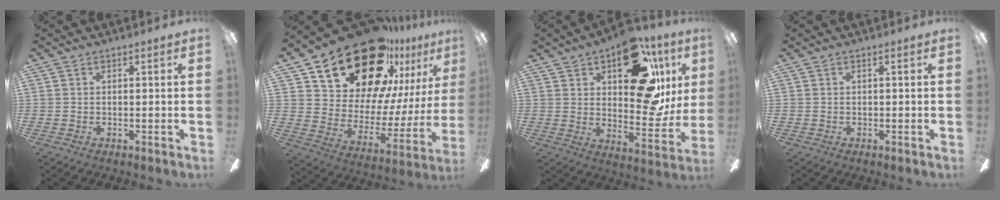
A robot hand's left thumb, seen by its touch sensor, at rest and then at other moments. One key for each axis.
{"total": 27.5, "fx": 20.1, "fy": 14.1, "fz": 12.3, "tx": -0.193, "ty": -0.130, "tz": 0.369}
{"total": 23.3, "fx": 12.2, "fy": 11.5, "fz": 16.1, "tx": -0.204, "ty": -0.068, "tz": 0.205}
{"total": 0.0}